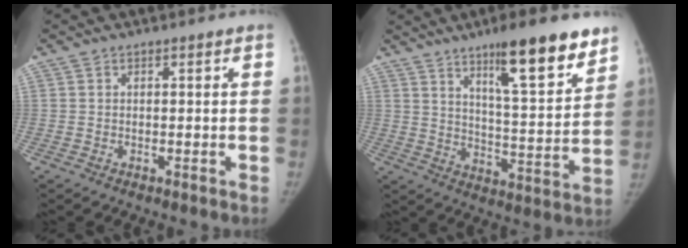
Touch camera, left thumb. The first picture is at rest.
{"total": 18.4, "force": [11.8, 3.8, 13.6], "torque": [-0.173, -0.066, 0.187]}